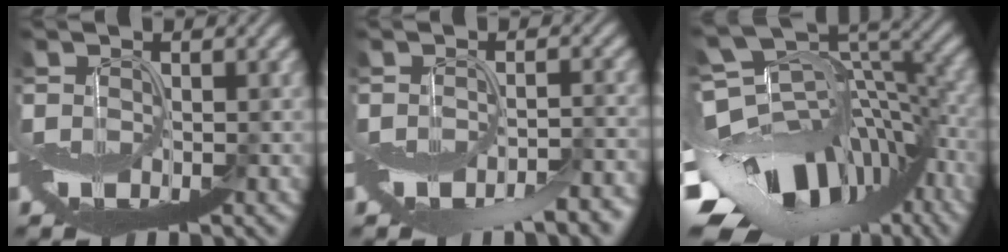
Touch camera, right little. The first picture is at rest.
{"total": 4.6, "force": [-2.9, 1.4, 3.3], "torque": [-0.049, -0.010, -0.042]}
{"total": 12.9, "force": [-6.5, 9.1, 6.5], "torque": [-0.132, 0.012, -0.096]}